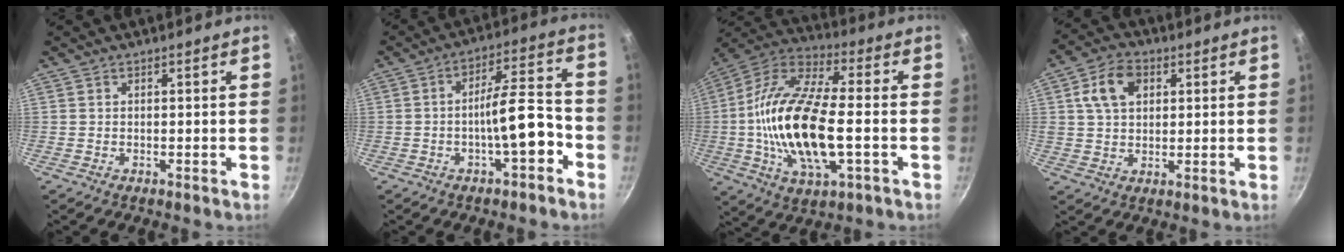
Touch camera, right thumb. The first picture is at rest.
{"total": 9.7, "force": [-3.8, 2.9, 8.5], "torque": [-0.112, 0.052, -0.056]}
{"total": 21.8, "force": [-2.6, 9.1, 19.6], "torque": [-0.384, 0.022, -0.062]}
{"total": 8.8, "force": [2.7, 6.2, 5.6], "torque": [-0.086, 0.006, 0.040]}